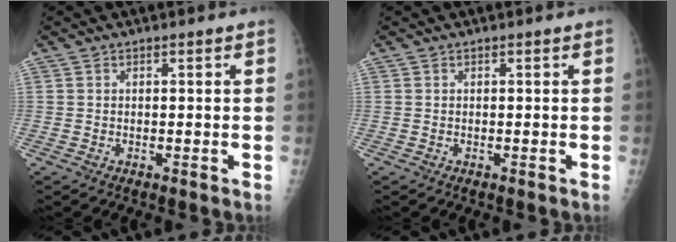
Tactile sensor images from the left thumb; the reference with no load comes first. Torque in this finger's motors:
{"motor_torque": [0.00, 0.01, -0.03, -0.03, 0.00]}